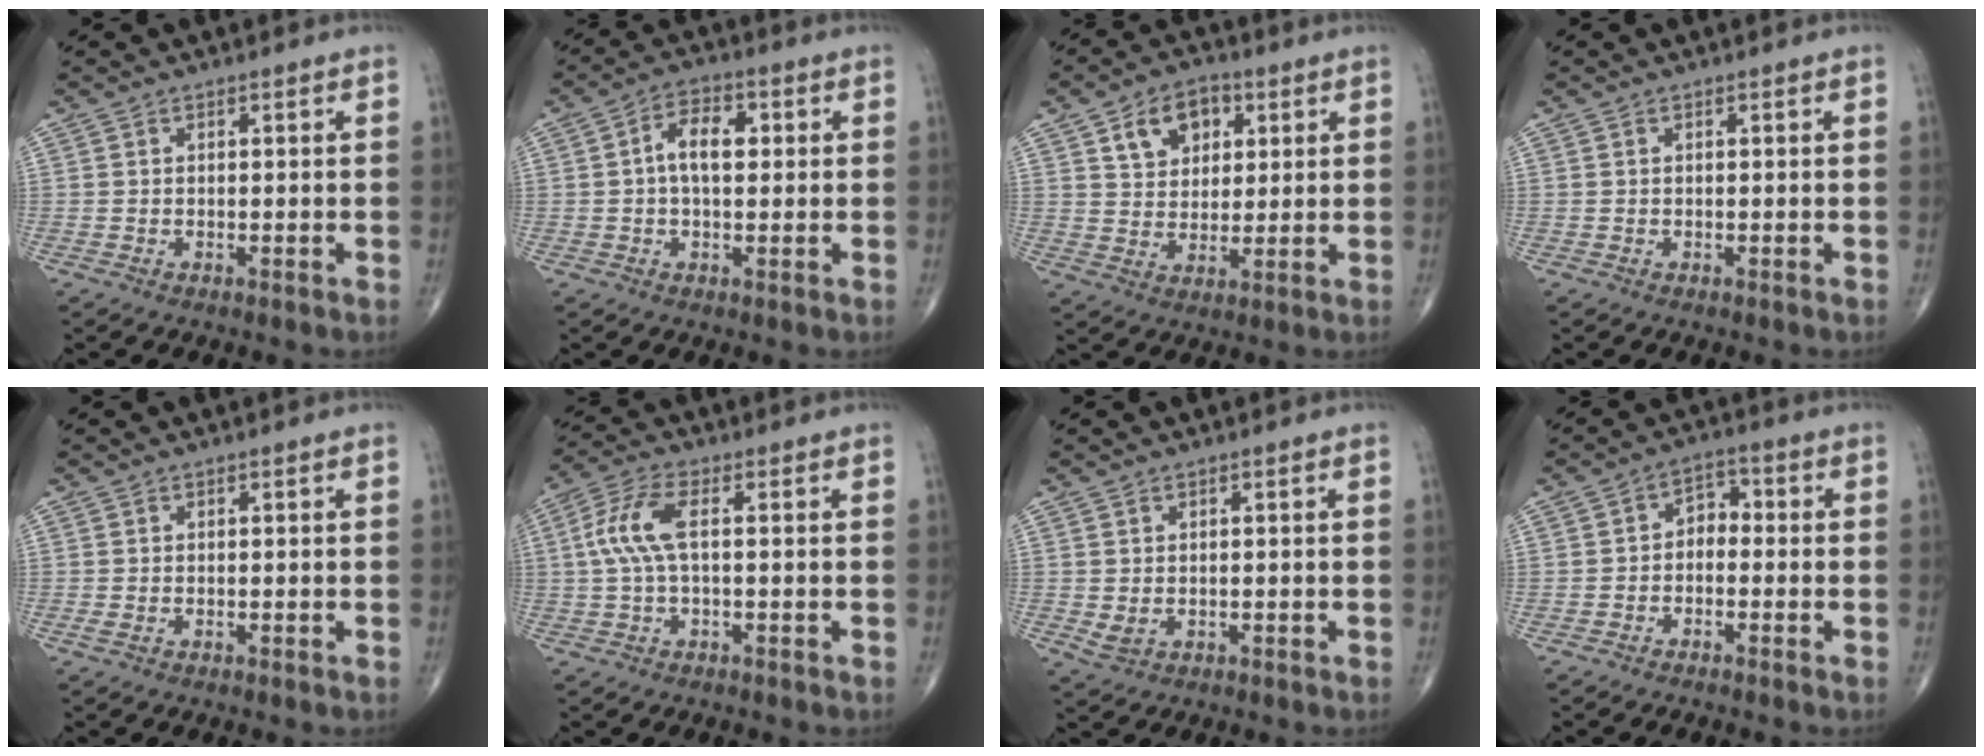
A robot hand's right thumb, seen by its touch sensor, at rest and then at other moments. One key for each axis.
{"total": 6.9, "fx": 0.8, "fy": 3.8, "fz": 5.7, "tx": -0.096, "ty": 0.018, "tz": 0.008}
{"total": 9.3, "fx": 3.9, "fy": 6.5, "fz": 5.3, "tx": -0.052, "ty": -0.012, "tz": 0.065}
{"total": 0.0}
{"total": 0.6, "fx": -0.1, "fy": 0.3, "fz": 0.4, "tx": -0.011, "ty": -0.001, "tz": -0.002}
{"total": 7.4, "fx": 0.6, "fy": 2.8, "fz": 6.9, "tx": -0.171, "ty": 0.019, "tz": 0.009}
{"total": 2.0, "fx": 0.0, "fy": 1.5, "fz": 1.4, "tx": -0.023, "ty": -0.005, "tz": 0.008}
{"total": 3.9, "fx": -0.9, "fy": 2.8, "fz": 2.6, "tx": -0.026, "ty": 0.024, "tz": -0.028}